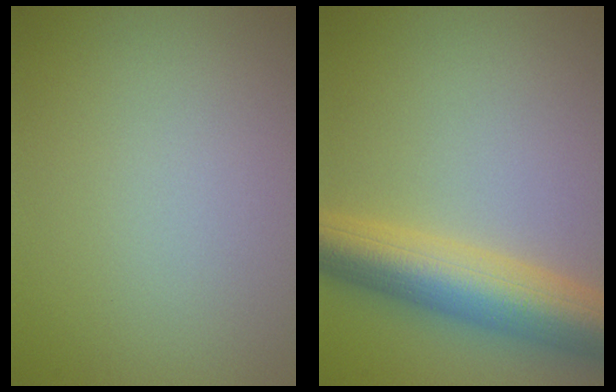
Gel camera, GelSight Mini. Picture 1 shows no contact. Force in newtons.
{"total": 8.0, "press": 8.0, "slide": 0.2}